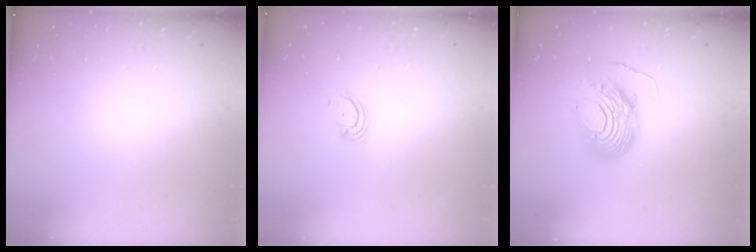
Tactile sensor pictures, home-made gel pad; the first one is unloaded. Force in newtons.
{"total": 2.8, "press": 2.8, "slide": 0.2}
{"total": 12.9, "press": 12.8, "slide": 1.3}